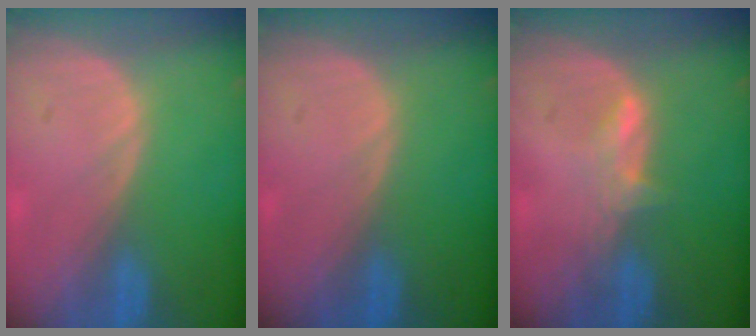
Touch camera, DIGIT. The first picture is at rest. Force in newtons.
{"total": 0.0}
{"total": 2.3, "press": 2.3, "slide": 0.4}